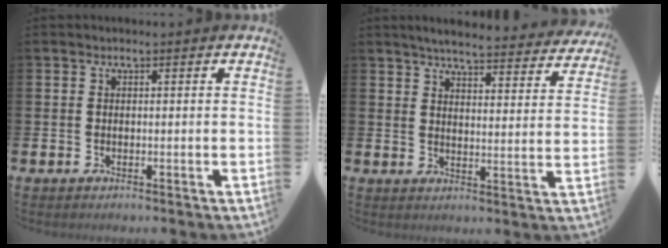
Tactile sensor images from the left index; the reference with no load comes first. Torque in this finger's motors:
{"motor_torque": [0.51, -0.97, 0.57, 0.13]}